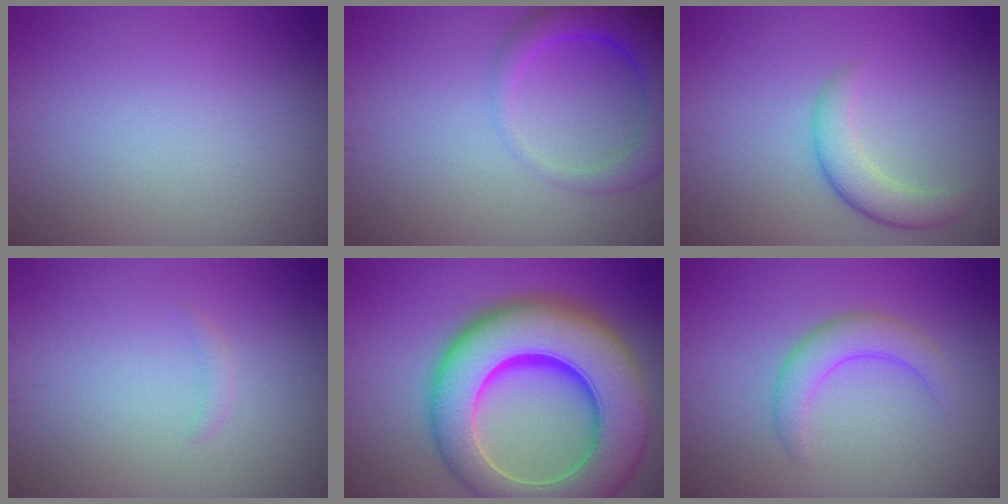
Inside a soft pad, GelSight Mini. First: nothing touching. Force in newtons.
{"total": 5.2, "press": 5.2, "slide": 0.5}
{"total": 3.0, "press": 3.0, "slide": 0.1}
{"total": 0.6, "press": 0.6, "slide": 0.1}
{"total": 13.9, "press": 13.8, "slide": 0.5}
{"total": 2.8, "press": 2.8, "slide": 0.3}